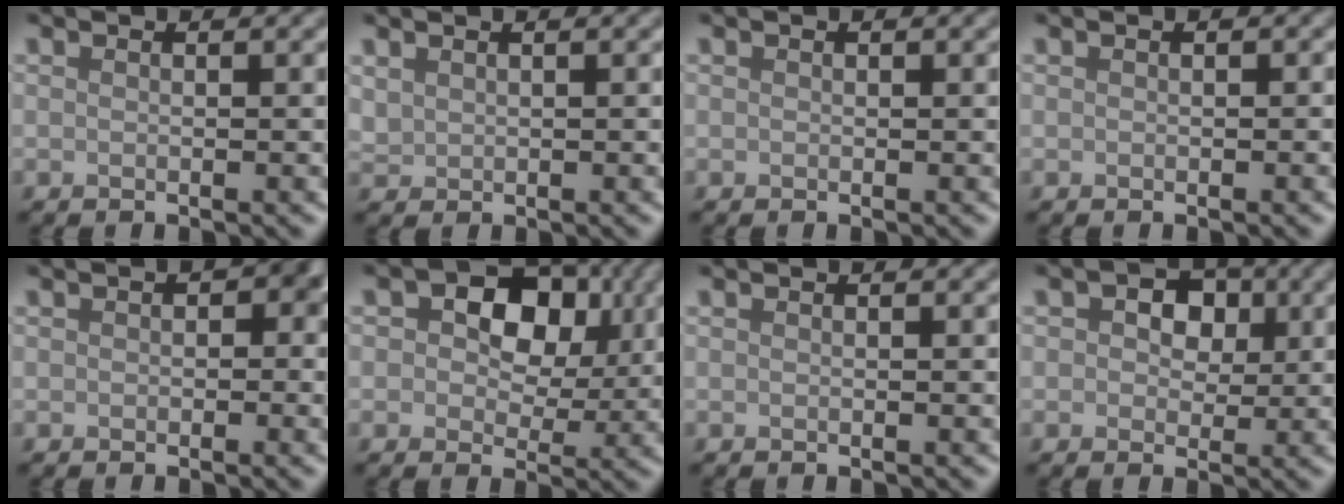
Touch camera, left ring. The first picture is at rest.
{"total": 1.2, "force": [0.5, 1.0, 0.1], "torque": [-0.002, 0.001, 0.015]}
{"total": 0.0}
{"total": 0.0}
{"total": 2.0, "force": [0.1, 1.5, 1.3], "torque": [-0.007, 0.005, -0.004]}
{"total": 7.9, "force": [2.3, 5.8, 4.9], "torque": [-0.051, 0.030, 0.014]}
{"total": 0.0}
{"total": 3.2, "force": [0.9, 2.5, 1.9], "torque": [-0.017, 0.008, 0.004]}